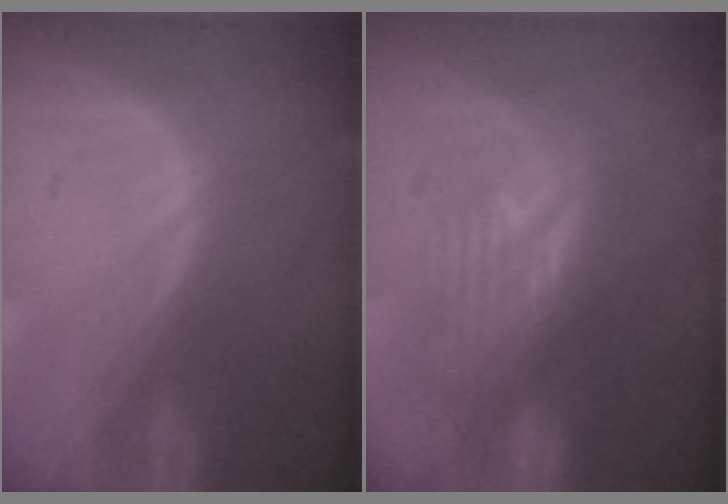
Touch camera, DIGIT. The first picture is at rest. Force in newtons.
{"total": 8.2, "press": 8.1, "slide": 1.4}